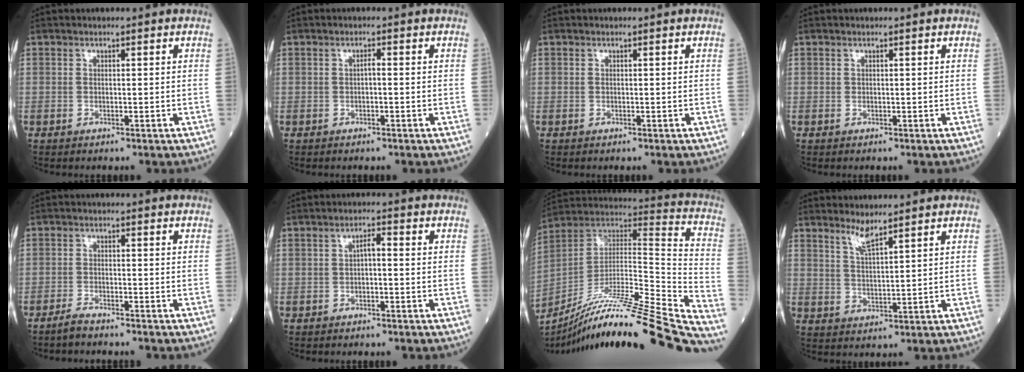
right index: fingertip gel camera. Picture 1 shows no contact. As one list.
[{"total": 0.7, "force": [-0.1, 0.1, 0.7], "torque": [-0.011, 0.003, -0.003]}, {"total": 0.0}, {"total": 0.0}, {"total": 2.6, "force": [-2.5, 0.0, 0.9], "torque": [-0.024, -0.005, -0.047]}, {"total": 1.7, "force": [-0.2, 0.5, 1.6], "torque": [-0.025, 0.006, -0.004]}, {"total": 33.9, "force": [-29.0, -0.9, 17.5], "torque": [-0.203, -0.040, -0.440]}, {"total": 3.4, "force": [2.8, -0.3, 1.8], "torque": [-0.038, -0.012, 0.057]}]